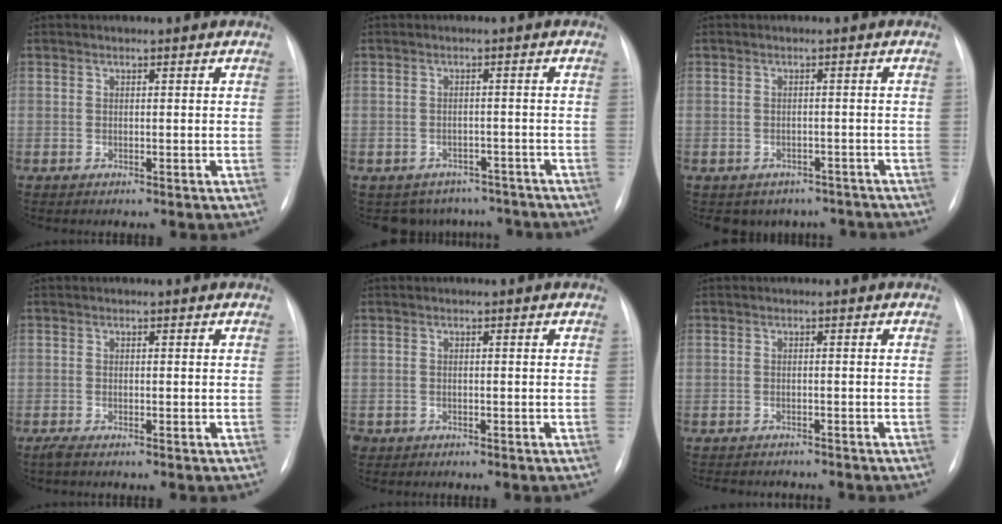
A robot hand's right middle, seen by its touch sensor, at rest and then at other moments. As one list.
[{"total": 7.5, "force": [-6.4, 3.8, -0.1], "torque": [0.012, 0.018, -0.072]}, {"total": 6.9, "force": [-5.7, 3.9, 0.5], "torque": [0.008, 0.018, -0.060]}, {"total": 0.9, "force": [-0.7, 0.0, 0.6], "torque": [-0.018, -0.005, -0.016]}, {"total": 1.6, "force": [-0.9, 1.3, 0.3], "torque": [-0.008, 0.002, -0.013]}, {"total": 5.6, "force": [-5.3, 1.4, 1.4], "torque": [-0.010, -0.002, -0.069]}]